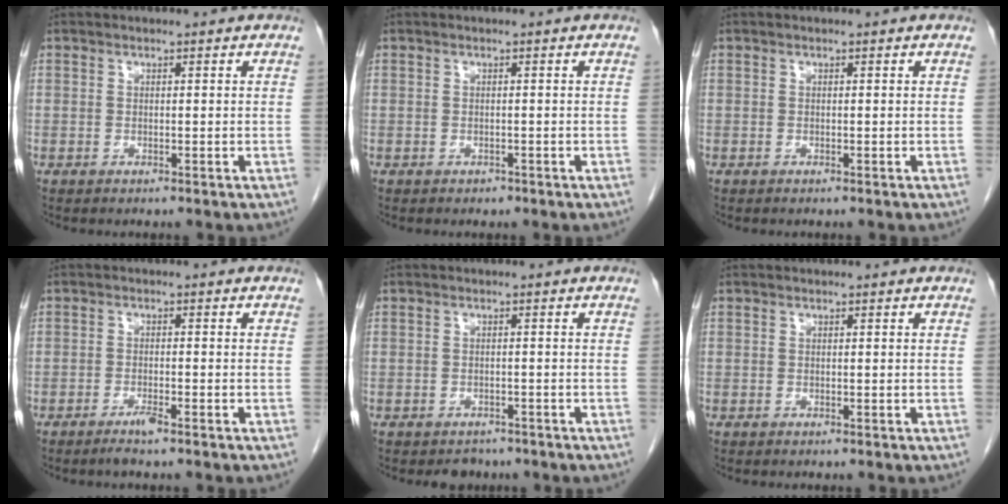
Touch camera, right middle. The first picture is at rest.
{"total": 0.6, "force": [-0.4, 0.4, 0.1], "torque": [-0.007, 0.001, -0.006]}
{"total": 0.0}
{"total": 2.1, "force": [-1.6, -0.1, 1.4], "torque": [-0.030, -0.003, -0.029]}
{"total": 2.6, "force": [-2.1, 1.5, 0.2], "torque": [-0.010, 0.003, -0.029]}
{"total": 0.0}